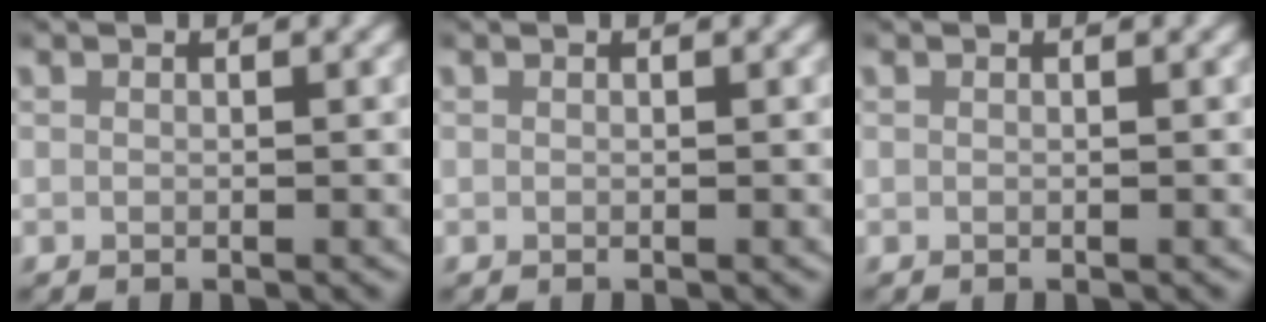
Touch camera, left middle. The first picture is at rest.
{"total": 0.0}
{"total": 0.0}